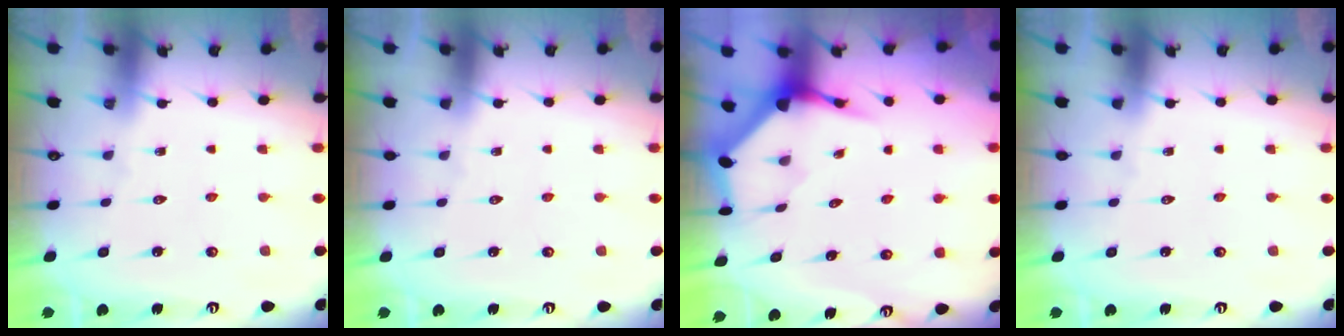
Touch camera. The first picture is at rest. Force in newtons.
{"total": 0.0}
{"total": 4.1, "press": 4.0, "slide": 0.5}
{"total": 0.0}